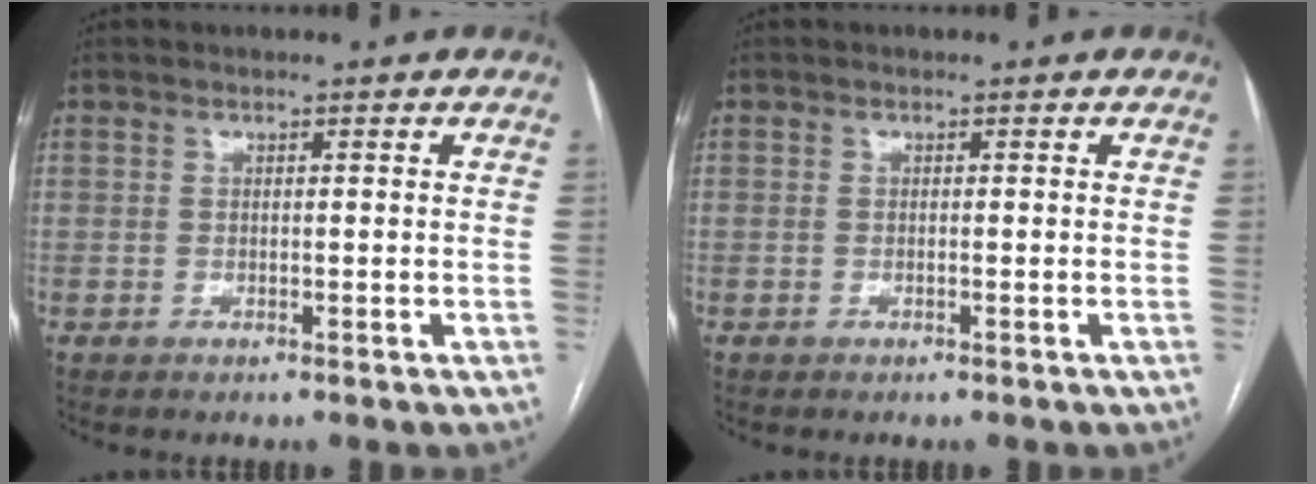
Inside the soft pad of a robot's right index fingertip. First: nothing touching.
{"total": 0.0}